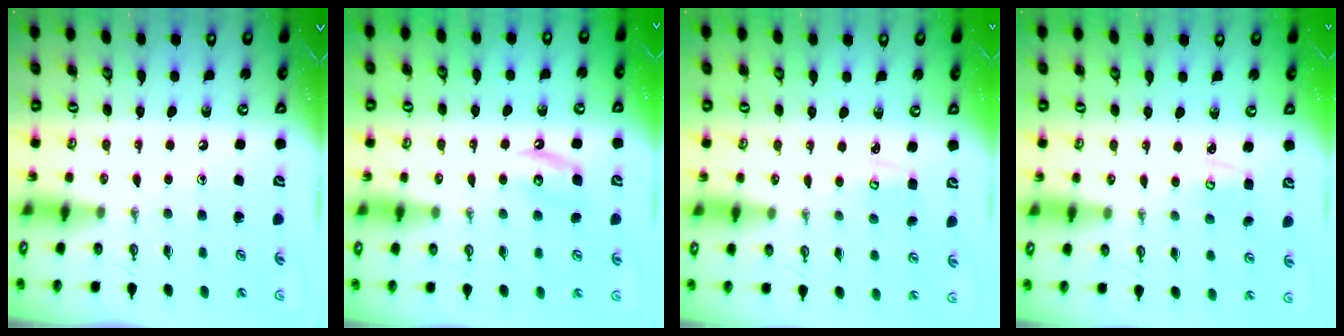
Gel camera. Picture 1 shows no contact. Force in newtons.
{"total": 4.8, "press": 4.7, "slide": 0.9}
{"total": 3.2, "press": 3.2, "slide": 0.3}
{"total": 3.0, "press": 3.0, "slide": 0.3}